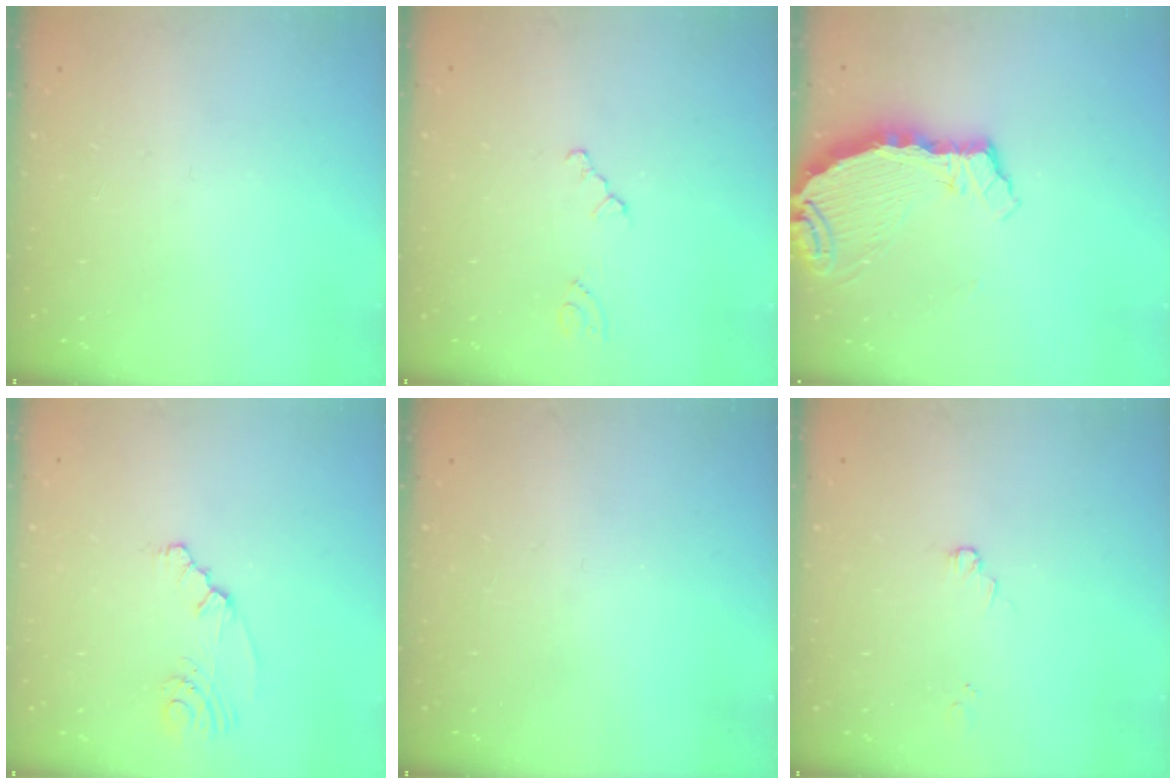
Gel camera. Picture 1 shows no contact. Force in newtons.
{"total": 1.3, "press": 1.3, "slide": 0.4}
{"total": 6.4, "press": 6.4, "slide": 0.7}
{"total": 2.5, "press": 2.2, "slide": 1.2}
{"total": 0.0}
{"total": 0.9, "press": 0.8, "slide": 0.2}